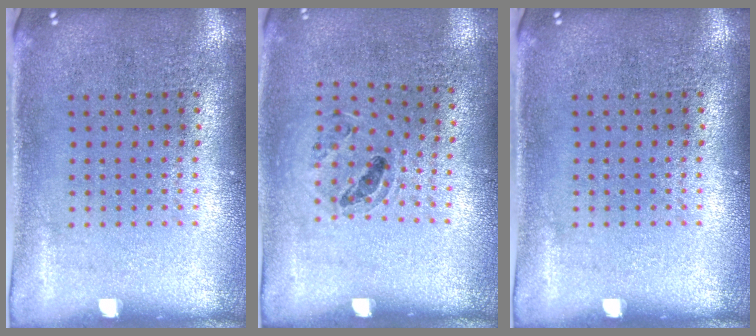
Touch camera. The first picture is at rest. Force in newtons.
{"total": 0.9, "press": 0.9, "slide": 0.3}
{"total": 0.0}